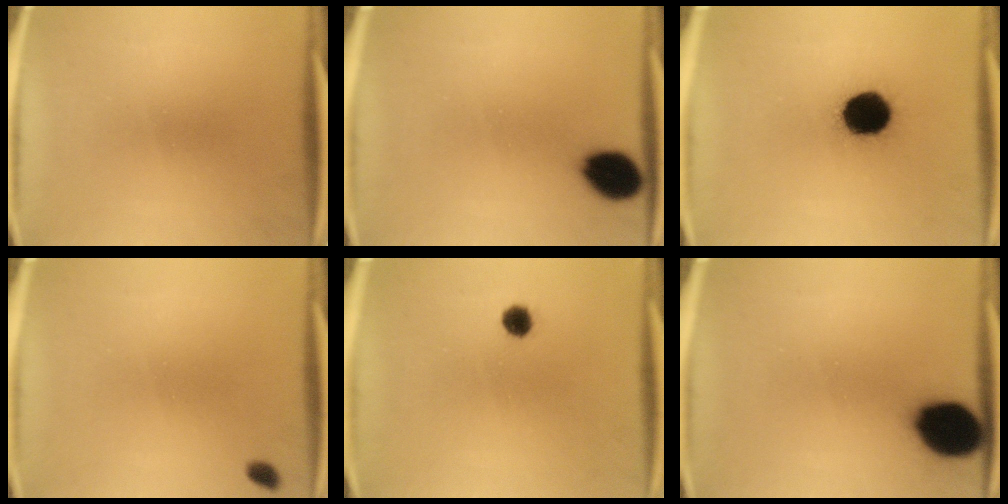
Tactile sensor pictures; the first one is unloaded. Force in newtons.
{"total": 8.3}
{"total": 14.5}
{"total": 1.2}
{"total": 2.4}
{"total": 14.6}